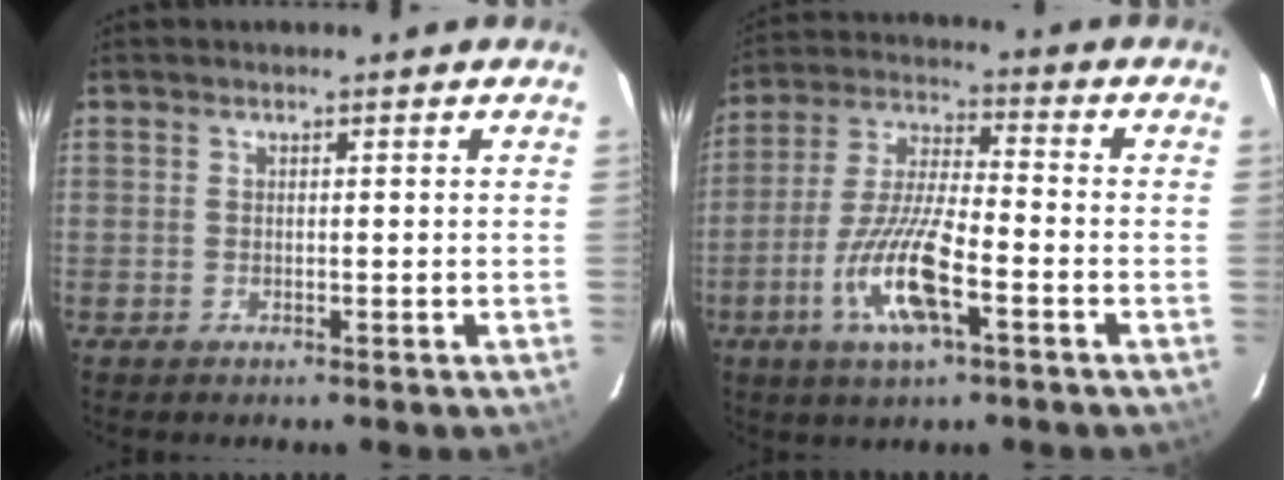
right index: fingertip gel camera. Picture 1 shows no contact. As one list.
[{"total": 13.3, "force": [-5.7, 3.4, 11.5], "torque": [-0.244, -0.009, -0.111]}]